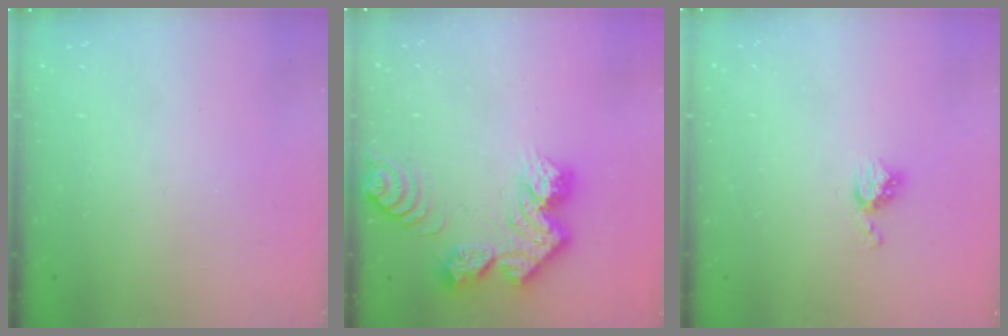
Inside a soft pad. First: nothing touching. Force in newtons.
{"total": 13.0, "press": 13.0, "slide": 1.1}
{"total": 4.6, "press": 4.6, "slide": 0.4}